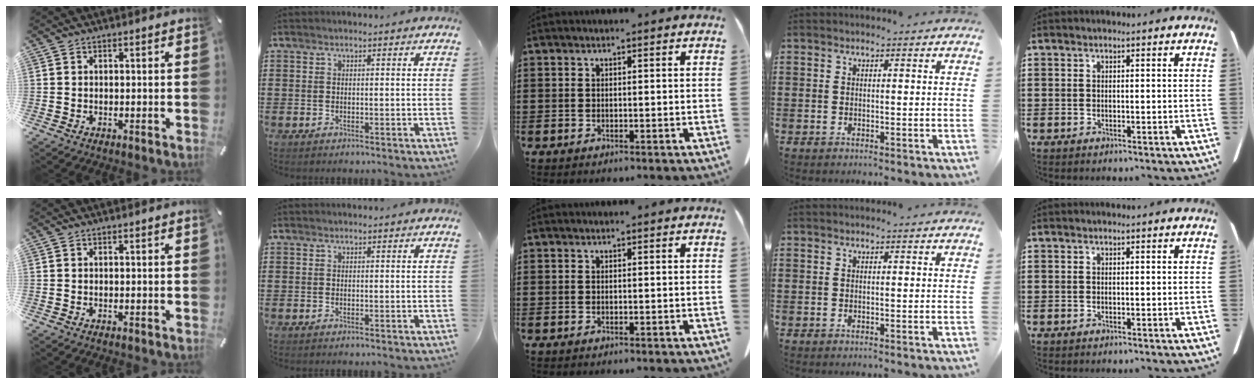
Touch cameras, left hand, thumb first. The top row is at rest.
{}